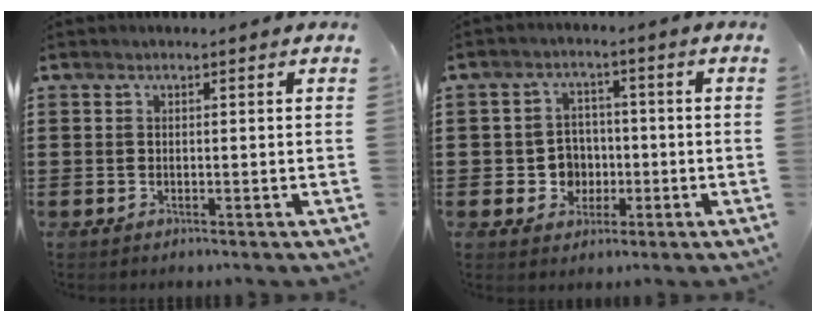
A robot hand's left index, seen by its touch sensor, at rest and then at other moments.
{"total": 4.8, "force": [-0.8, 4.5, 1.6], "torque": [-0.038, 0.009, -0.017]}